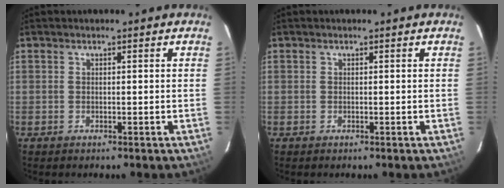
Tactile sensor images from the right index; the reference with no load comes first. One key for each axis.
{"total": 0.0}